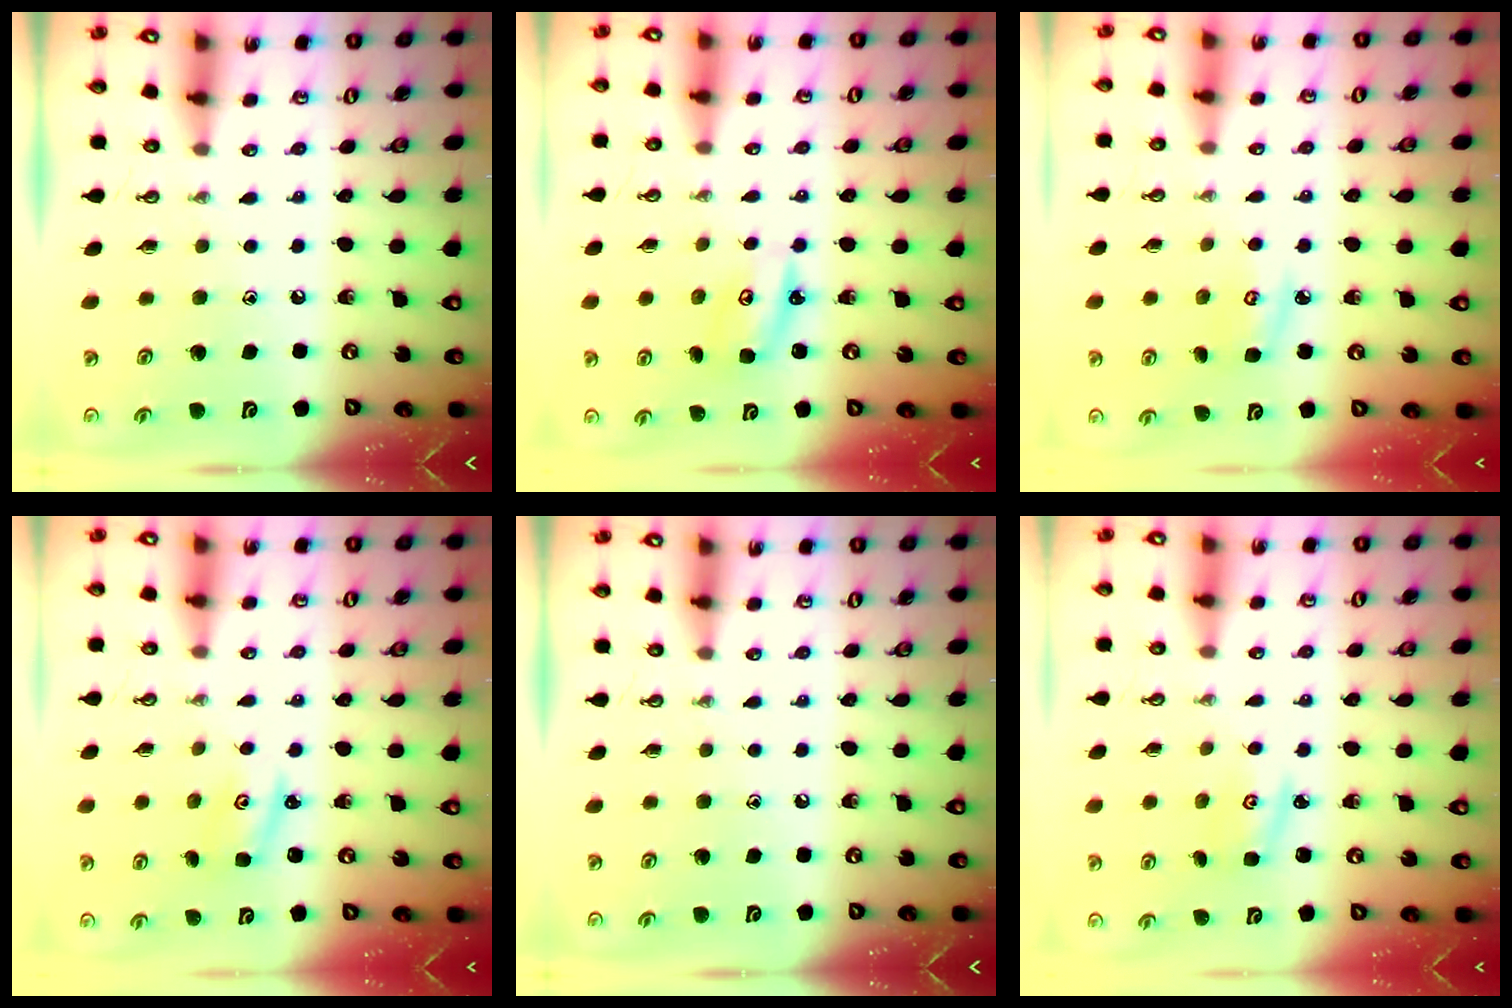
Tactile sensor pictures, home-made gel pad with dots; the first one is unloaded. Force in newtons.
{"total": 3.3, "press": 3.3, "slide": 0.3}
{"total": 5.4, "press": 5.4, "slide": 0.5}
{"total": 2.2, "press": 2.2, "slide": 0.2}
{"total": 0.0}
{"total": 1.8, "press": 1.8, "slide": 0.0}